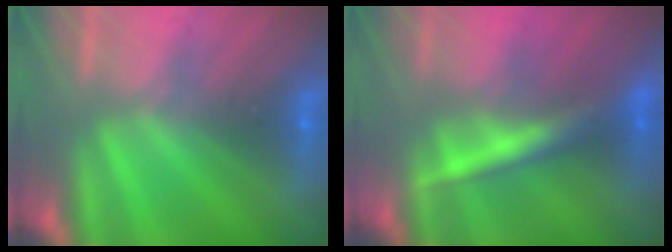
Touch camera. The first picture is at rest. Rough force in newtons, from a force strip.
{"total": 2.4}